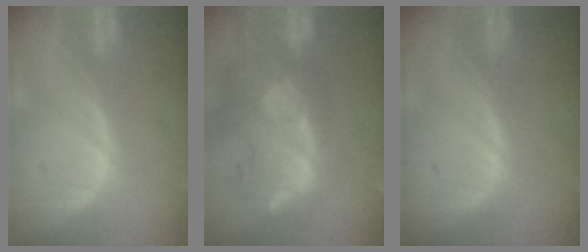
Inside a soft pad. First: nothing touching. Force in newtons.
{"total": 14.4, "press": 11.8, "slide": 8.3}
{"total": 0.0}